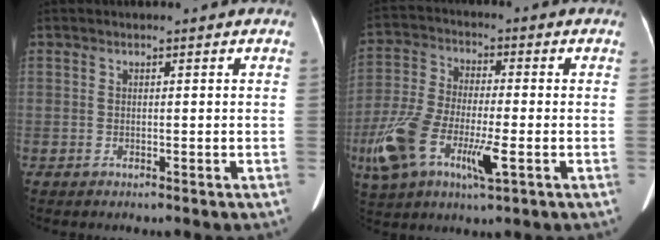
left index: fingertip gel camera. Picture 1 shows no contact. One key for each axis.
{"total": 13.2, "fx": -4.6, "fy": 4.7, "fz": 11.5, "tx": -0.253, "ty": -0.006, "tz": -0.083}